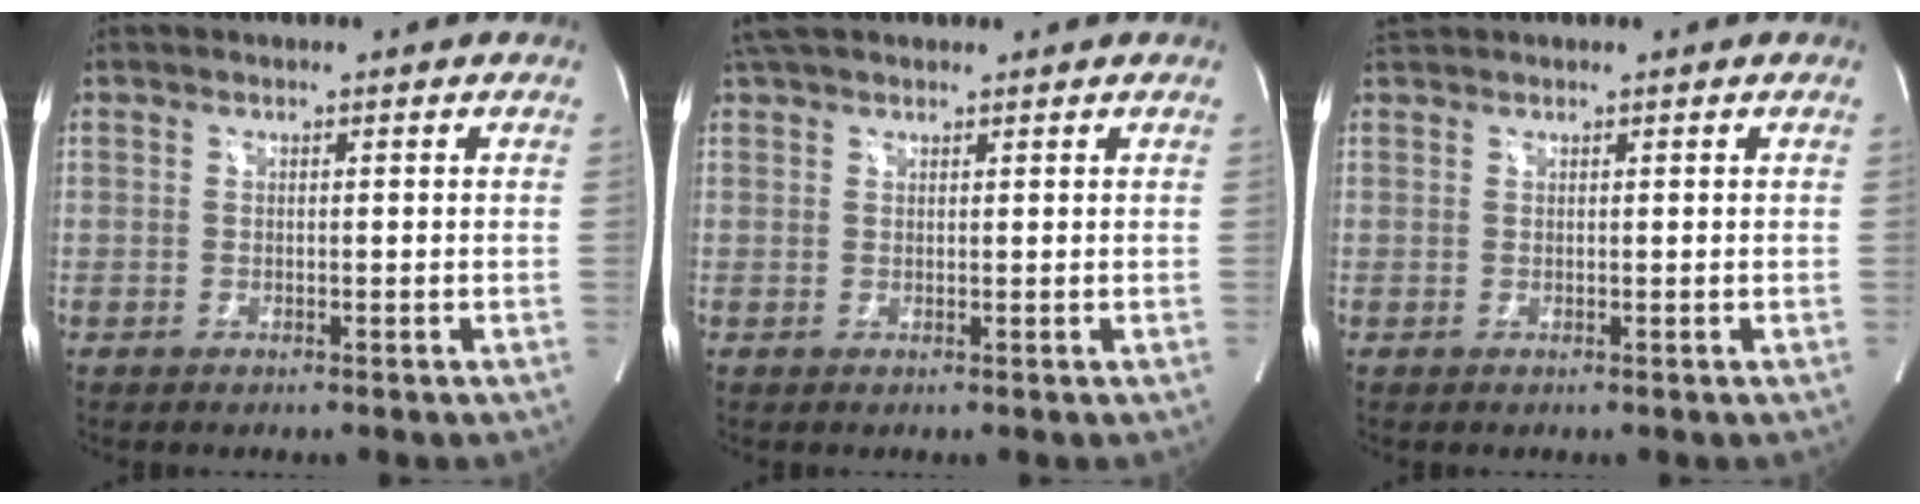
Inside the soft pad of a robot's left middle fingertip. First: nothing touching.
{"total": 4.6, "force": [3.9, 1.5, 1.9], "torque": [-0.034, 0.033, 0.071]}
{"total": 1.2, "force": [1.2, -0.1, 0.1], "torque": [-0.012, 0.016, 0.031]}